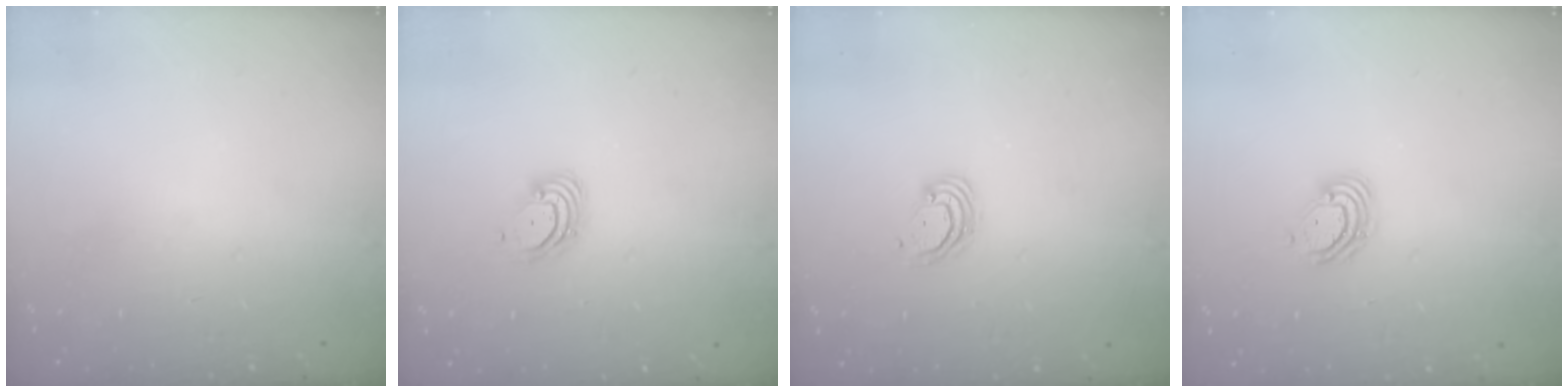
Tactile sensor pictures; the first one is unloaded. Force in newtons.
{"total": 3.7, "press": 3.7, "slide": 0.1}
{"total": 3.9, "press": 3.8, "slide": 0.4}
{"total": 6.2, "press": 6.1, "slide": 1.0}